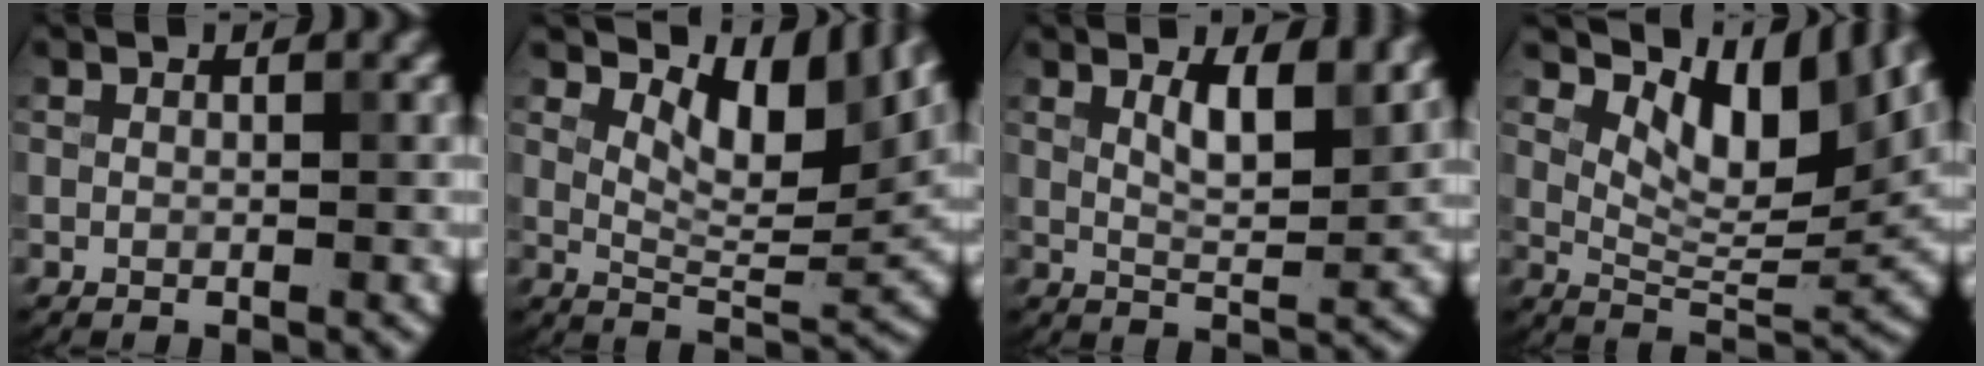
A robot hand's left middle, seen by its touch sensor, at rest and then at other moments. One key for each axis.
{"total": 7.2, "fx": 4.1, "fy": 3.1, "fz": 5.1, "tx": -0.074, "ty": -0.005, "tz": 0.064}
{"total": 4.3, "fx": 2.2, "fy": 1.3, "fz": 3.4, "tx": -0.059, "ty": -0.005, "tz": 0.038}
{"total": 8.0, "fx": 4.7, "fy": 3.3, "fz": 5.6, "tx": -0.083, "ty": -0.004, "tz": 0.078}